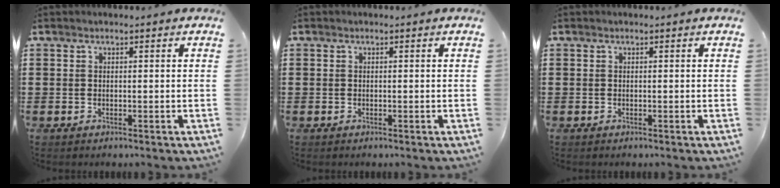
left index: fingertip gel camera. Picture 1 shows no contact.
{"total": 0.0}
{"total": 0.0}